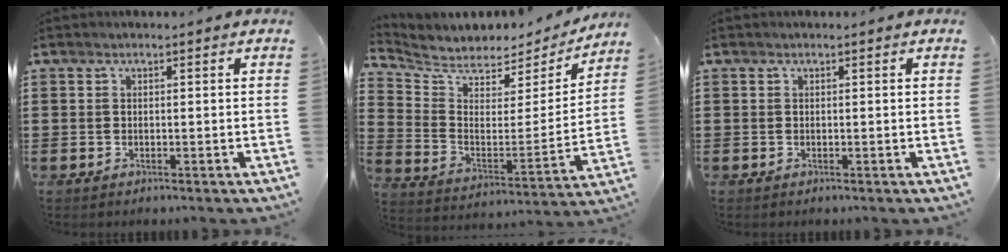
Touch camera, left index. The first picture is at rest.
{"total": 5.0, "force": [4.6, 1.7, 0.5], "torque": [-0.043, -0.043, 0.078]}
{"total": 0.0}